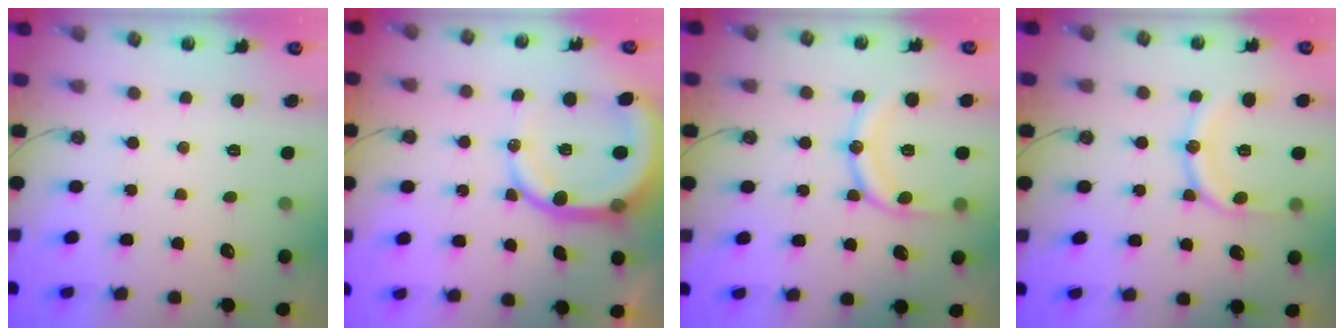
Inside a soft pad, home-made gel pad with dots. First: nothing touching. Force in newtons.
{"total": 13.2, "press": 13.1, "slide": 1.7}
{"total": 14.8, "press": 14.7, "slide": 1.5}
{"total": 13.6, "press": 13.6, "slide": 1.1}